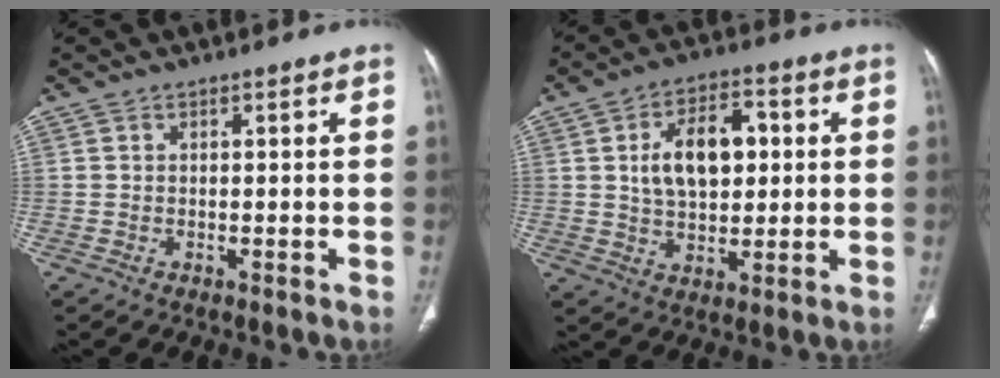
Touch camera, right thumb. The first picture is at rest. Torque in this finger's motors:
{"motor_torque": [0.12, 0.18, 0.39, -0.15, 0.21]}